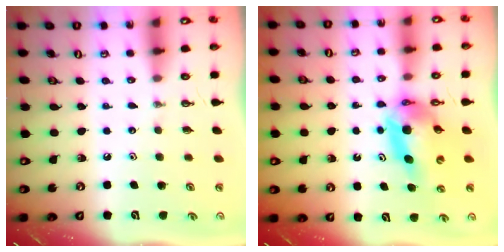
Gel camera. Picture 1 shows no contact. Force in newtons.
{"total": 9.8, "press": 9.8, "slide": 1.0}